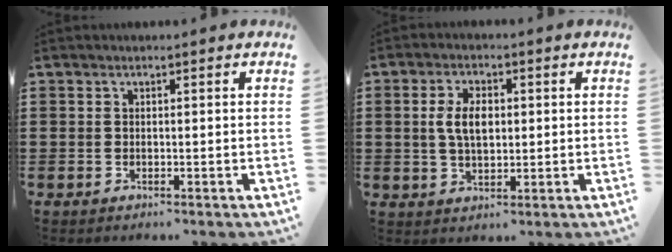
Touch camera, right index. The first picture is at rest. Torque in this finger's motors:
{"motor_torque": [1.11, 1.02, 0.65, 0.18]}